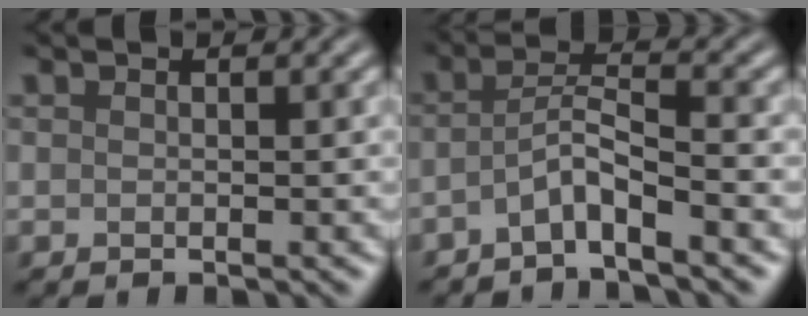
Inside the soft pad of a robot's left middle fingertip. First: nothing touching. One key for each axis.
{"total": 3.1, "fx": -2.0, "fy": 0.3, "fz": 2.4, "tx": -0.046, "ty": 0.008, "tz": -0.049}